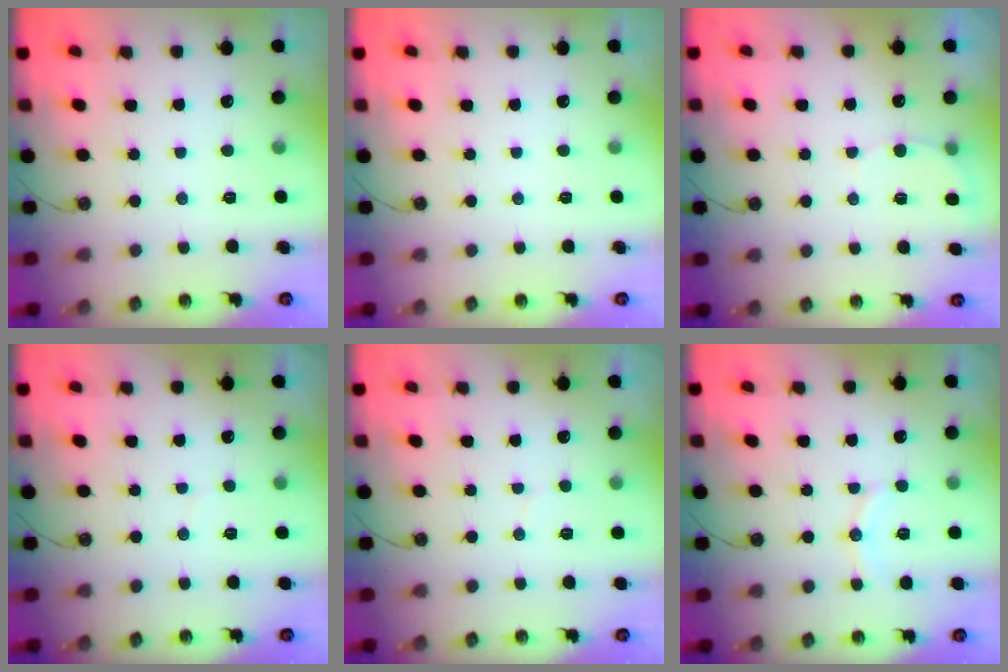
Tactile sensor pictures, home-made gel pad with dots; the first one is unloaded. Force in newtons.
{"total": 0.0}
{"total": 4.9, "press": 4.7, "slide": 1.1}
{"total": 1.7, "press": 1.7, "slide": 0.1}
{"total": 2.9, "press": 2.9, "slide": 0.3}
{"total": 6.7, "press": 6.4, "slide": 1.9}